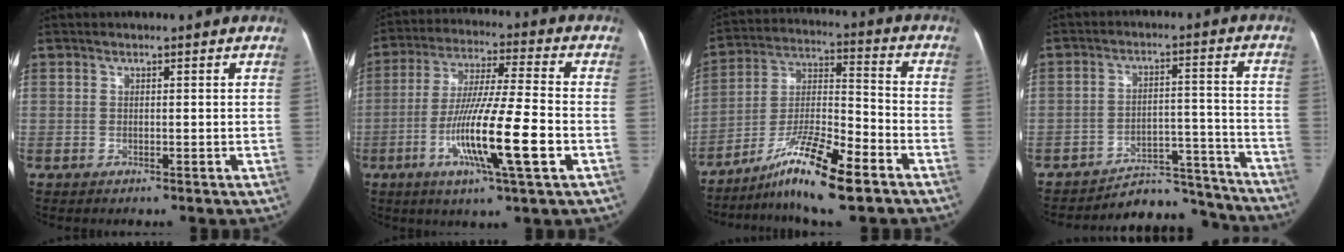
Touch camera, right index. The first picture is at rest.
{"total": 15.0, "force": [-4.7, 0.3, 14.2], "torque": [-0.266, -0.016, -0.087]}
{"total": 14.1, "force": [-9.0, 1.3, 10.7], "torque": [-0.207, -0.010, -0.158]}
{"total": 11.7, "force": [-11.4, 2.7, -0.3], "torque": [0.032, 0.063, -0.162]}